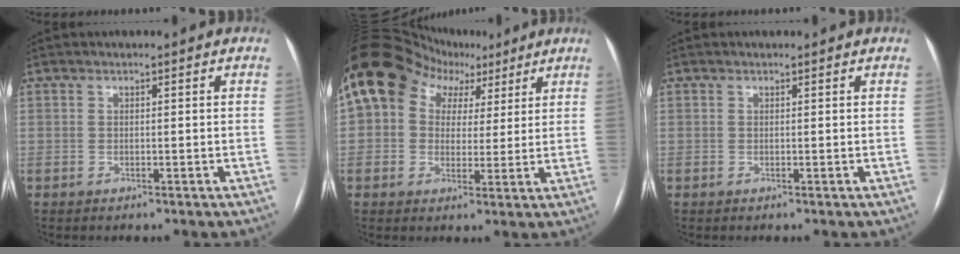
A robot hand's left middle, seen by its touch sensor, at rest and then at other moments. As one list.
[{"total": 13.4, "force": [6.0, 10.4, 6.0], "torque": [-0.101, 0.066, 0.096]}, {"total": 0.5, "force": [0.5, 0.1, 0.1], "torque": [-0.003, 0.005, 0.007]}]